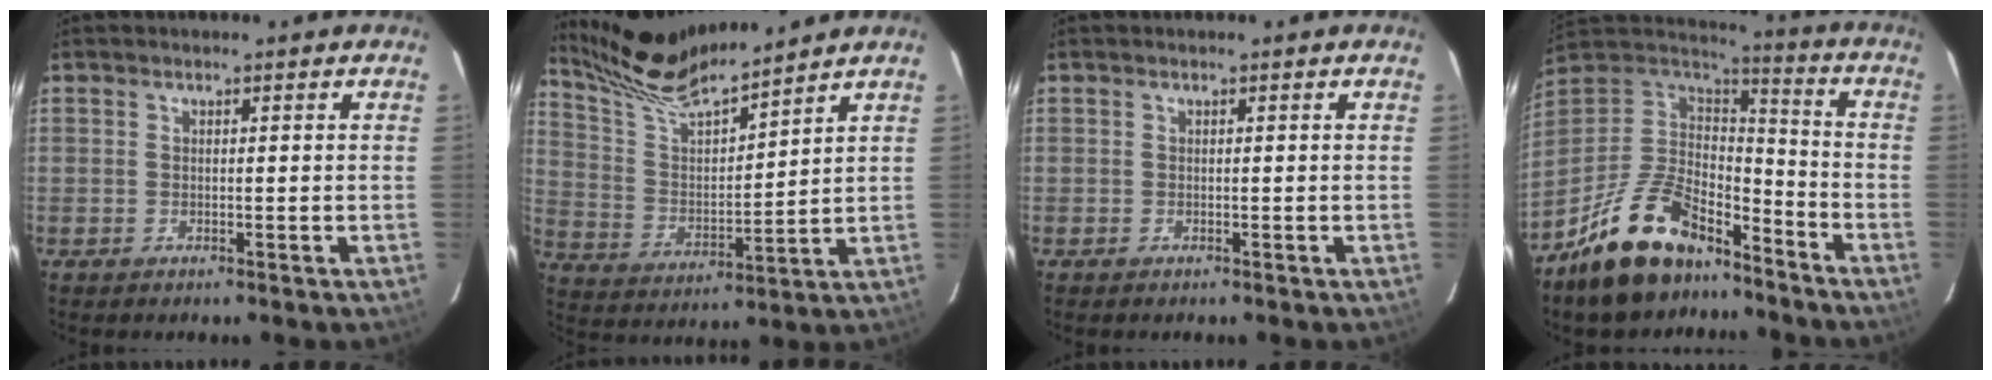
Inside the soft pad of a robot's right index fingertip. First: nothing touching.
{"total": 14.9, "force": [13.5, 1.2, 6.1], "torque": [-0.111, -0.008, 0.251]}
{"total": 0.0}
{"total": 20.8, "force": [-14.8, 9.7, 11.0], "torque": [-0.238, 0.008, -0.243]}